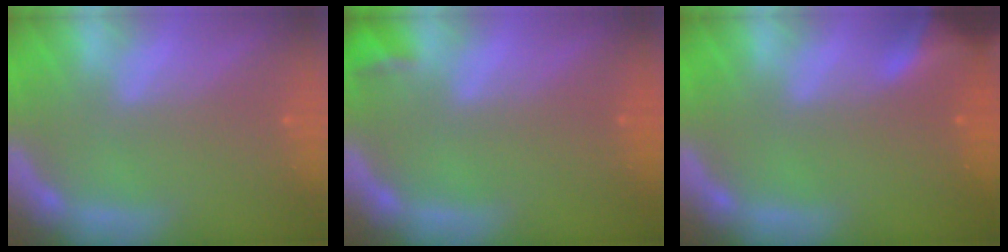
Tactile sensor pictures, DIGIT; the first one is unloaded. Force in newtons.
{"total": 1.4}
{"total": 4.4}